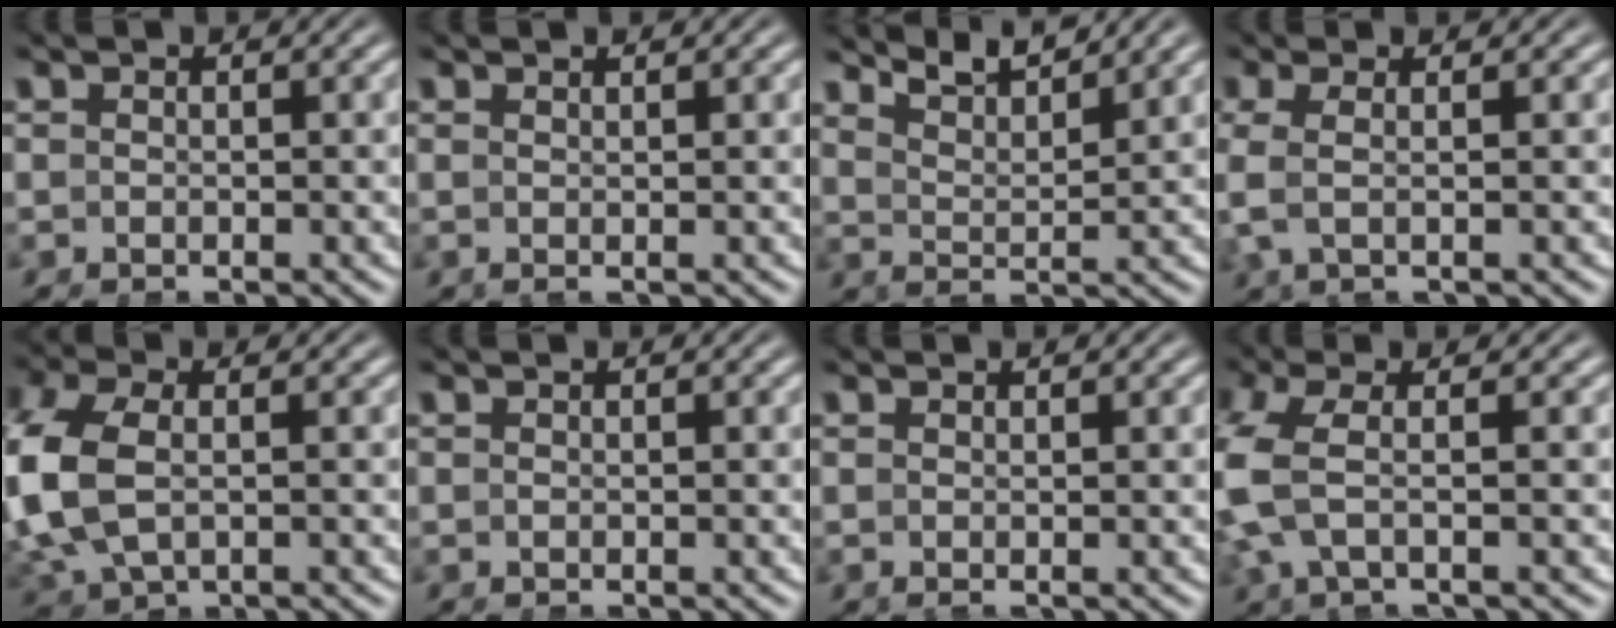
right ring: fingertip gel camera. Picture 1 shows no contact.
{"total": 1.1, "force": [0.9, -0.6, -0.2], "torque": [0.008, 0.008, 0.017]}
{"total": 4.8, "force": [4.5, 1.0, 1.6], "torque": [-0.036, 0.009, 0.067]}
{"total": 2.4, "force": [0.4, 1.1, 2.1], "torque": [-0.055, 0.005, 0.003]}
{"total": 6.8, "force": [-0.3, 5.2, 4.3], "torque": [-0.142, -0.017, 0.003]}
{"total": 0.0}
{"total": 0.8, "force": [0.6, -0.5, -0.1], "torque": [0.005, 0.006, 0.010]}
{"total": 5.0, "force": [-0.1, 3.2, 3.9], "torque": [-0.109, 0.001, -0.008]}